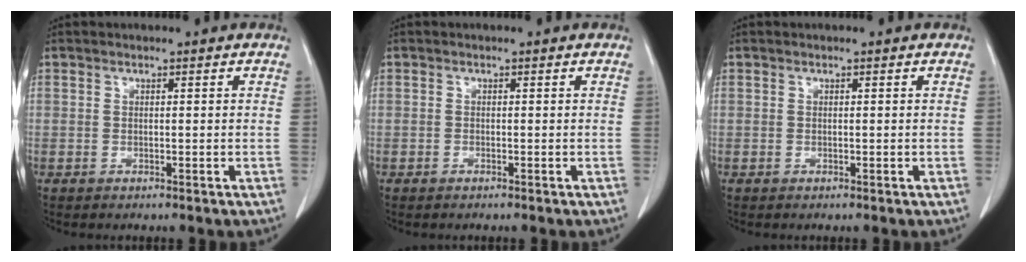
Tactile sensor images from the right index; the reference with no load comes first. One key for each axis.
{"total": 0.0}
{"total": 0.0}